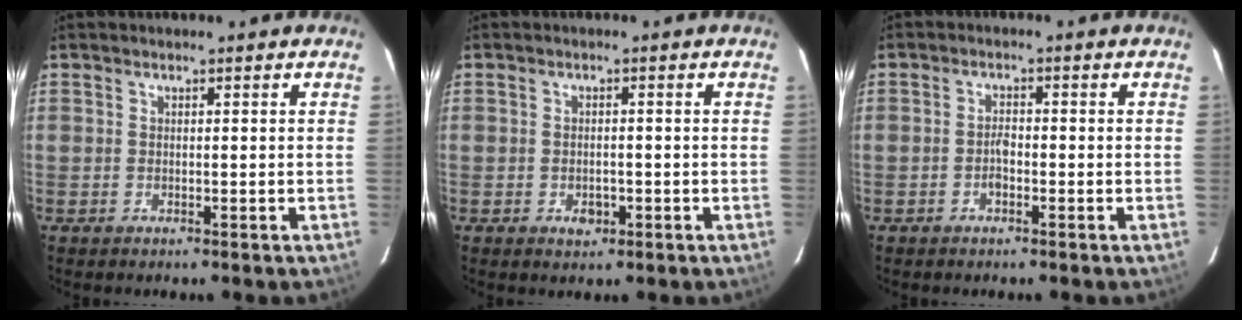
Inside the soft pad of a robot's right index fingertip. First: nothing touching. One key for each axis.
{"total": 2.1, "fx": -0.8, "fy": 1.3, "fz": 1.4, "tx": -0.024, "ty": 0.002, "tz": -0.006}
{"total": 2.2, "fx": -1.0, "fy": 0.8, "fz": 1.8, "tx": -0.031, "ty": 0.005, "tz": -0.020}